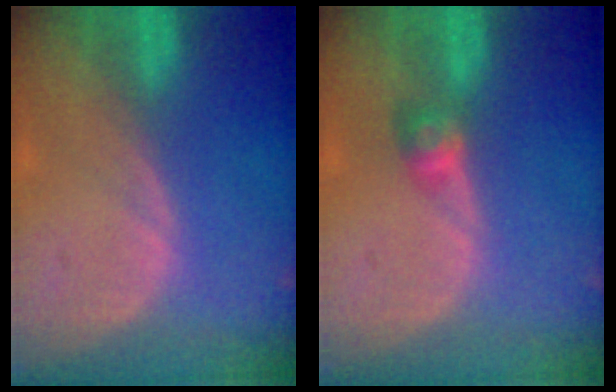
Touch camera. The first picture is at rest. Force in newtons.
{"total": 2.9, "press": 2.5, "slide": 1.4}